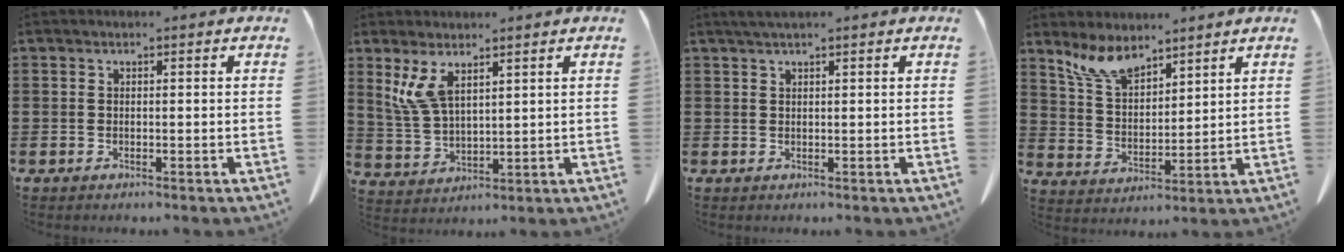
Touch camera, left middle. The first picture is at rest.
{"total": 6.4, "force": [3.4, 2.5, 4.8], "torque": [-0.126, -0.012, 0.056]}
{"total": 1.2, "force": [1.0, 0.0, 0.8], "torque": [-0.016, 0.000, 0.017]}
{"total": 7.4, "force": [6.3, 2.4, 3.1], "torque": [-0.082, -0.020, 0.120]}